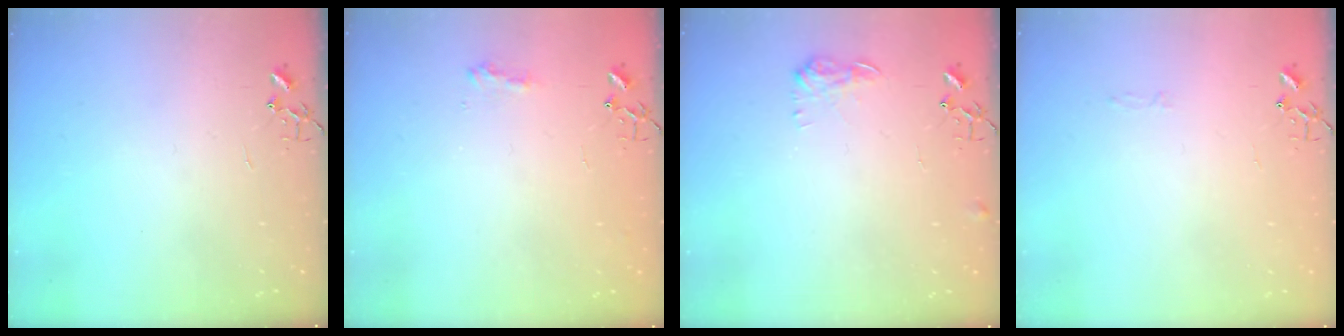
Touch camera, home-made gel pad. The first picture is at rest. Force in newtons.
{"total": 7.8, "press": 7.8, "slide": 0.3}
{"total": 7.6, "press": 7.6, "slide": 0.3}
{"total": 2.8, "press": 2.8, "slide": 0.4}